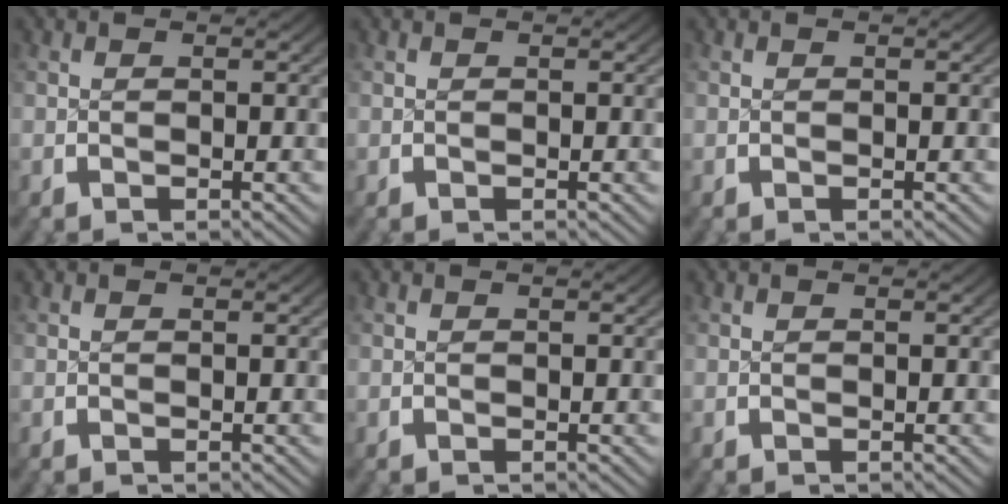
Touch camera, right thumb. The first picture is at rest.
{"total": 0.0}
{"total": 0.0}
{"total": 0.0}
{"total": 0.0}
{"total": 0.0}